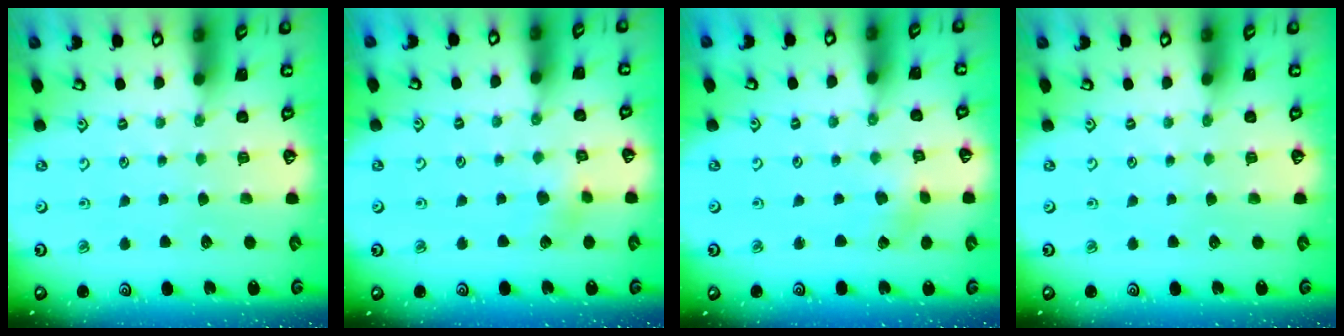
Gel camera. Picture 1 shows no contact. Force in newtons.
{"total": 4.7, "press": 4.6, "slide": 0.4}
{"total": 1.3, "press": 1.3, "slide": 0.1}
{"total": 0.0}